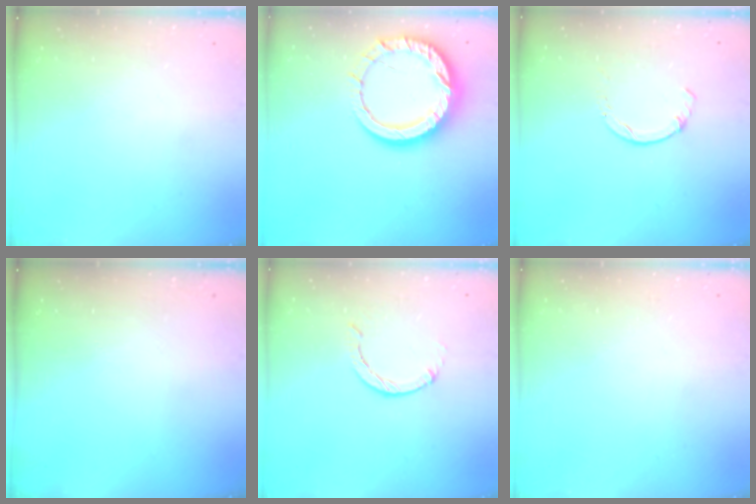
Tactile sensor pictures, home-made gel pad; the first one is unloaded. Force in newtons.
{"total": 13.7, "press": 13.7, "slide": 1.3}
{"total": 1.7, "press": 1.7, "slide": 0.3}
{"total": 0.0}
{"total": 0.6, "press": 0.6, "slide": 0.2}
{"total": 2.4, "press": 2.4, "slide": 0.2}